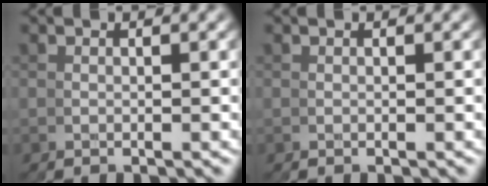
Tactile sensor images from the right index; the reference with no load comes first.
{"total": 0.0}